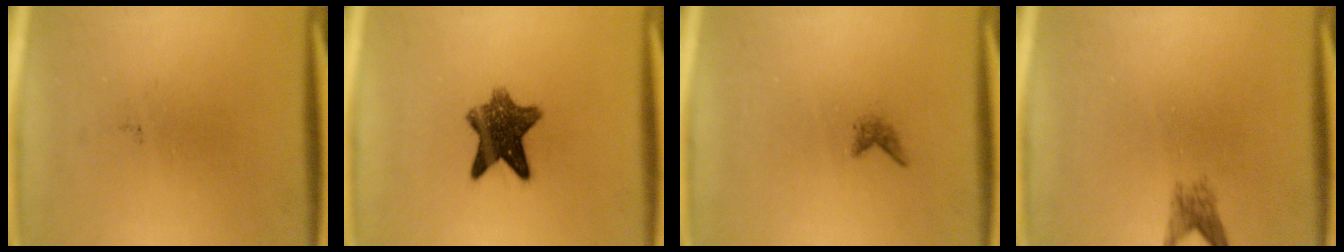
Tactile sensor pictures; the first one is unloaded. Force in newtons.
{"total": 8.8}
{"total": 0.8}
{"total": 1.9}